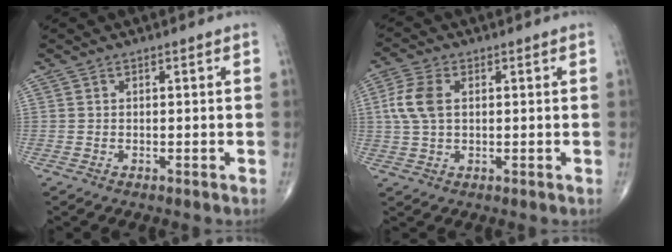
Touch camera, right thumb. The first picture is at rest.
{"total": 6.5, "force": [1.1, 3.9, 5.1], "torque": [-0.121, 0.010, 0.020]}